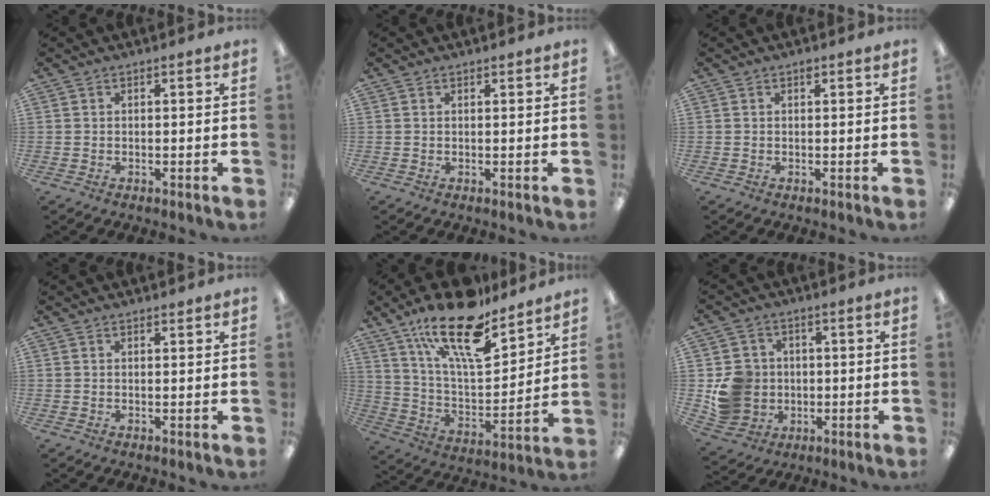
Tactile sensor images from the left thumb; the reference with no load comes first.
{"total": 0.5, "force": [0.5, 0.2, 0.2], "torque": [0.004, -0.002, 0.007]}
{"total": 0.8, "force": [0.6, 0.3, 0.4], "torque": [-0.002, -0.001, 0.008]}
{"total": 0.9, "force": [0.8, 0.2, 0.2], "torque": [0.004, -0.004, 0.014]}
{"total": 21.6, "force": [15.4, 7.8, 13.1], "torque": [-0.219, -0.096, 0.264]}
{"total": 9.5, "force": [-0.3, 9.0, 2.8], "torque": [-0.067, 0.010, 0.004]}